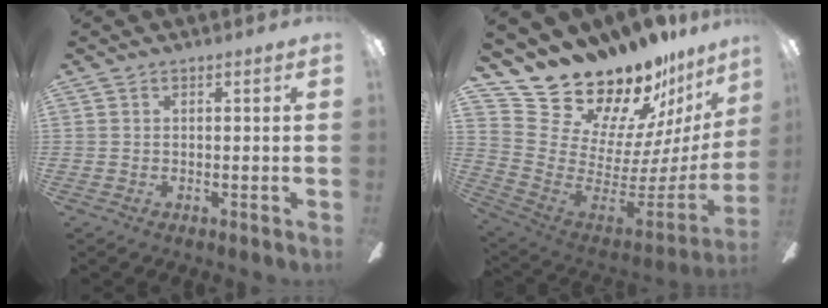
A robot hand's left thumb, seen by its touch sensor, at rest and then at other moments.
{"total": 18.1, "force": [17.0, 5.4, 3.0], "torque": [-0.078, -0.160, 0.325]}